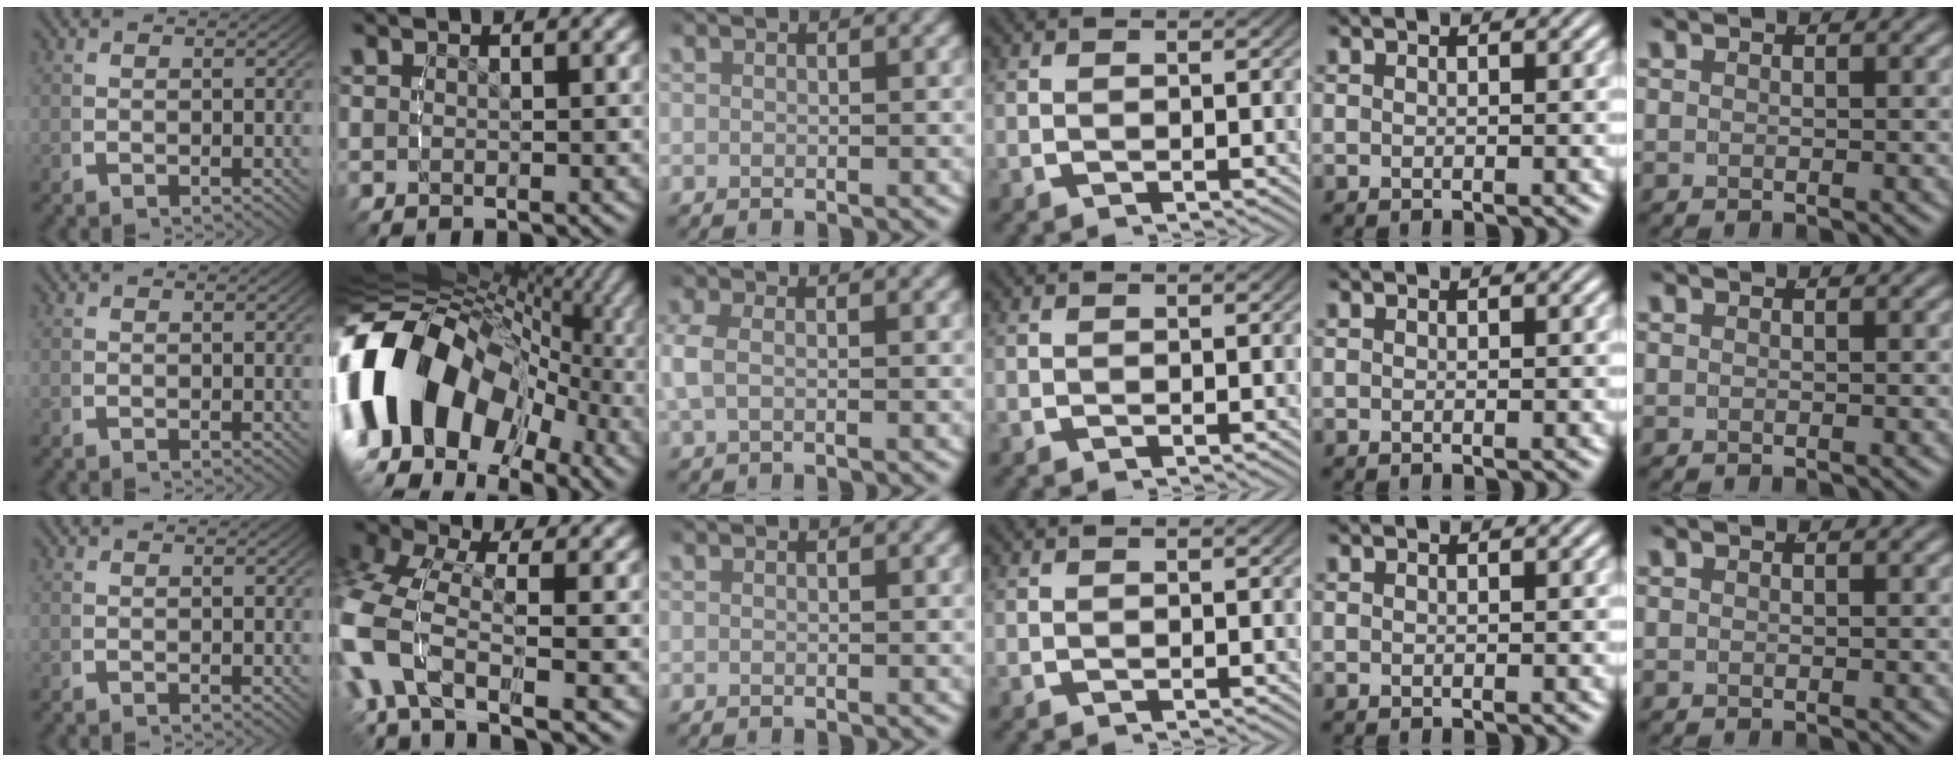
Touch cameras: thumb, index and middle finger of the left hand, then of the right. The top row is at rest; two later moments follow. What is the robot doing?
{"motion": "lift_and_place", "object": "bottle cap"}